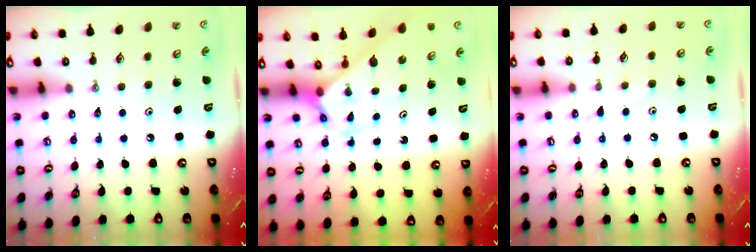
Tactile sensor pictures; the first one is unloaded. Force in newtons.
{"total": 3.0, "press": 3.0, "slide": 0.2}
{"total": 5.0, "press": 5.0, "slide": 0.7}